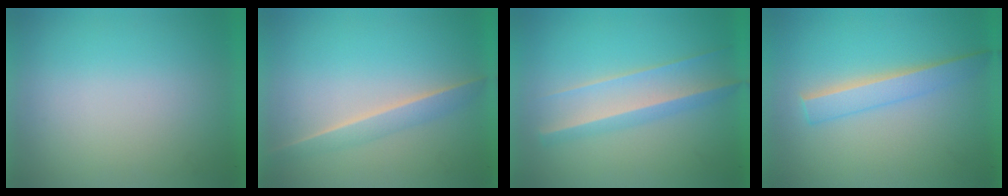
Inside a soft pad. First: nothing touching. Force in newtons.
{"total": 1.7}
{"total": 9.1}
{"total": 2.2}